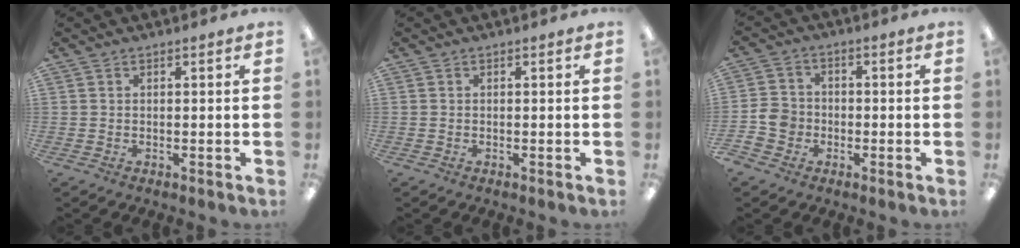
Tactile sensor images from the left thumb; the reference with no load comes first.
{"total": 0.0}
{"total": 5.8, "force": [-2.2, 5.0, 2.0], "torque": [-0.048, 0.015, -0.040]}